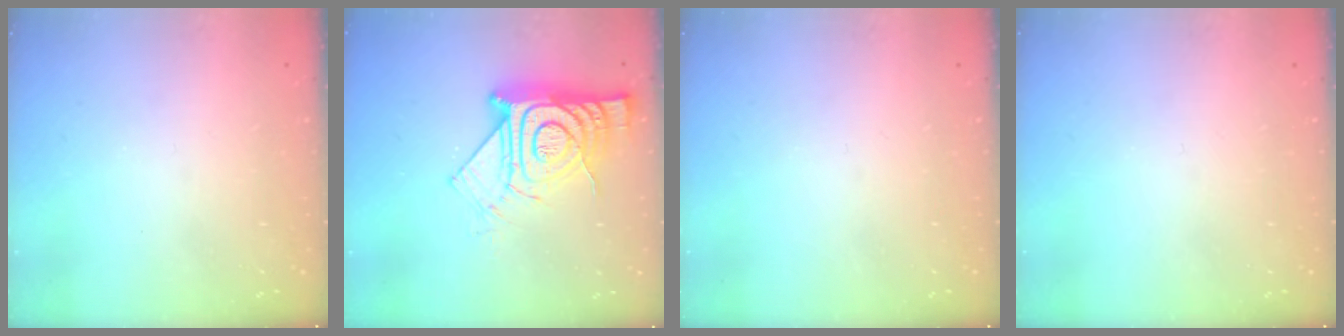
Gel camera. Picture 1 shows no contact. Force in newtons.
{"total": 17.4, "press": 17.3, "slide": 1.2}
{"total": 0.0}
{"total": 0.0}